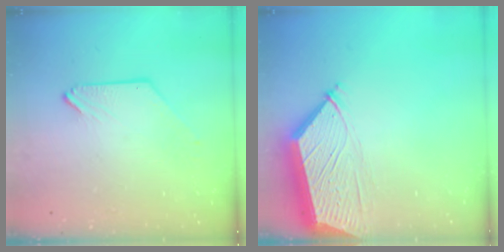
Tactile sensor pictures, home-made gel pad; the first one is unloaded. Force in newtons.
{"total": 7.3, "press": 7.3, "slide": 1.0}